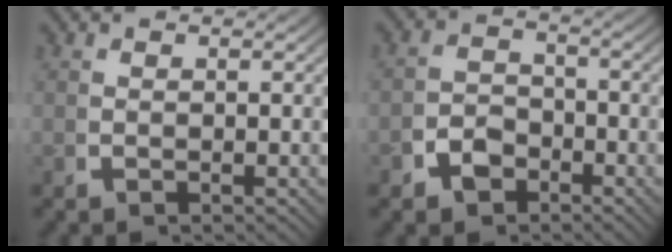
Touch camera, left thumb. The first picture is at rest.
{"total": 3.5, "force": [-2.4, 2.4, 1.1], "torque": [-0.013, -0.012, -0.037]}